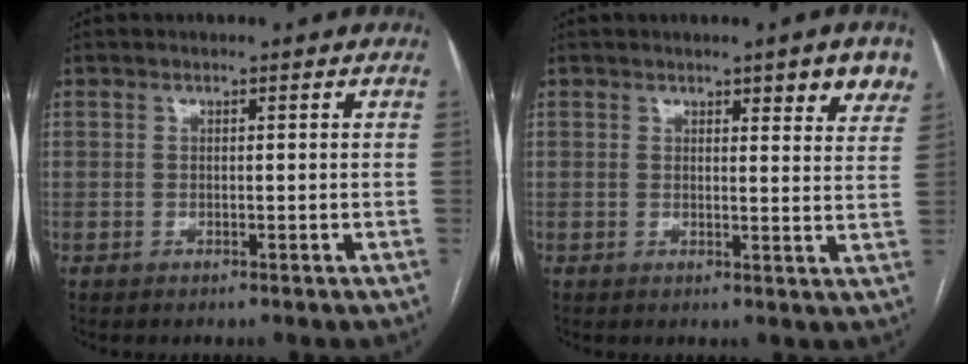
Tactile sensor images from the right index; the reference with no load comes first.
{"total": 6.1, "force": [4.1, 1.1, 4.5], "torque": [-0.048, -0.007, 0.042]}